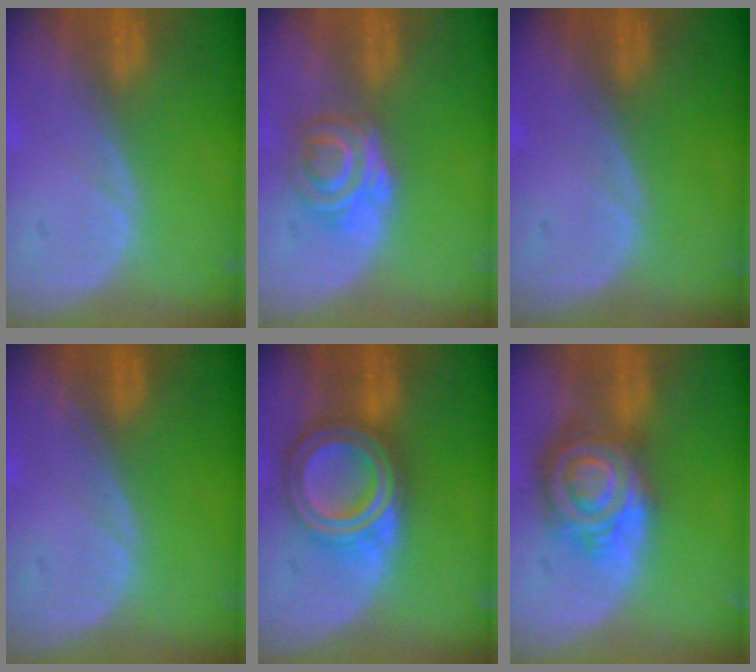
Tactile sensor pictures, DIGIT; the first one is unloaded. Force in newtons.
{"total": 6.2, "press": 5.1, "slide": 3.6}
{"total": 0.0}
{"total": 0.0}
{"total": 7.9, "press": 7.9, "slide": 0.5}
{"total": 9.0, "press": 8.9, "slide": 0.6}